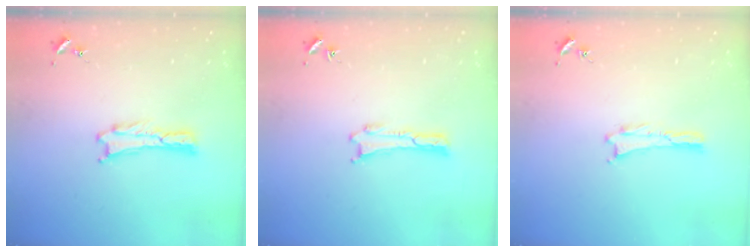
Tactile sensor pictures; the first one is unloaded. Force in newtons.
{"total": 0.0}
{"total": 0.0}